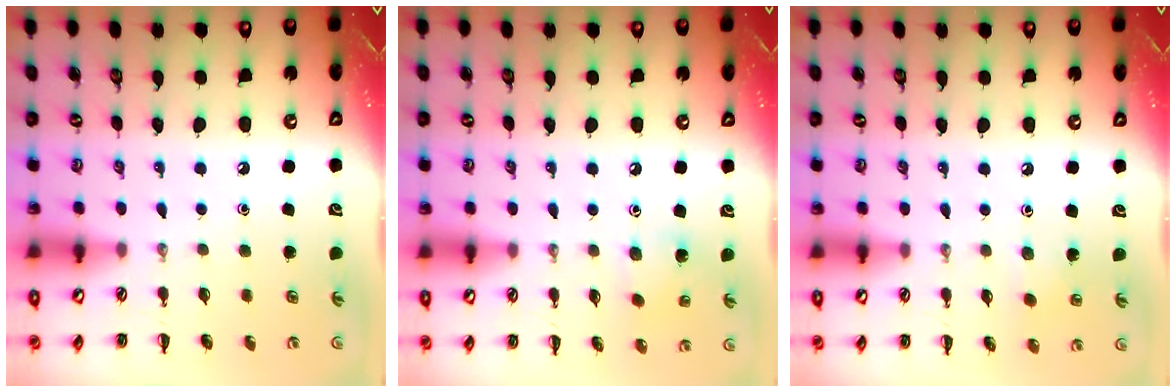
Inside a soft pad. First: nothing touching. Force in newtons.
{"total": 6.3, "press": 6.2, "slide": 1.3}
{"total": 5.0, "press": 4.7, "slide": 1.6}